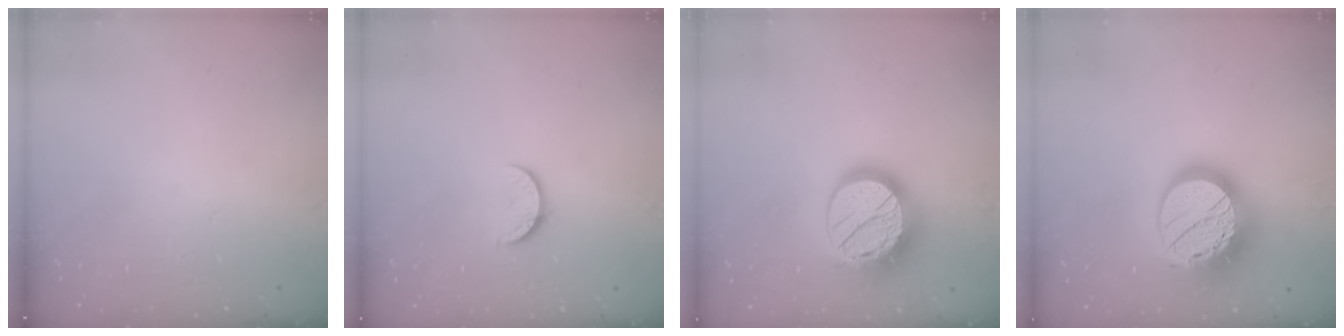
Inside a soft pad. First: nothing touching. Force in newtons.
{"total": 6.4, "press": 6.3, "slide": 0.6}
{"total": 19.6, "press": 19.6, "slide": 1.5}
{"total": 22.0, "press": 22.0, "slide": 1.6}